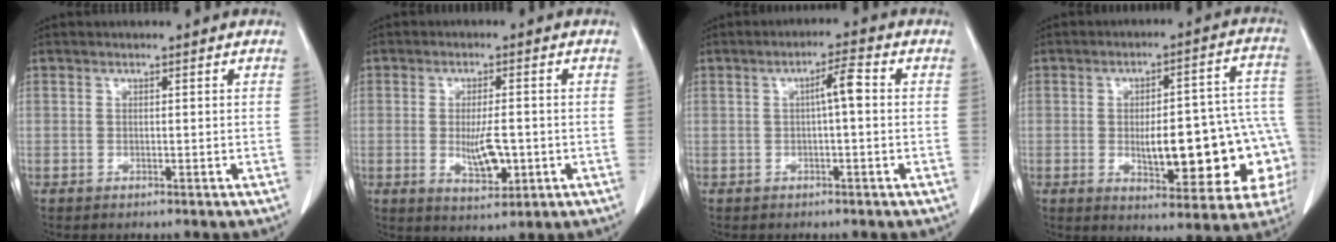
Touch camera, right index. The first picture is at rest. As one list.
[{"total": 6.1, "force": [-1.0, 2.0, 5.7], "torque": [-0.100, -0.010, -0.009]}, {"total": 3.6, "force": [0.3, 0.3, 3.6], "torque": [-0.058, 0.007, 0.003]}, {"total": 20.1, "force": [-3.8, 6.5, 18.6], "torque": [-0.161, 0.043, -0.024]}]